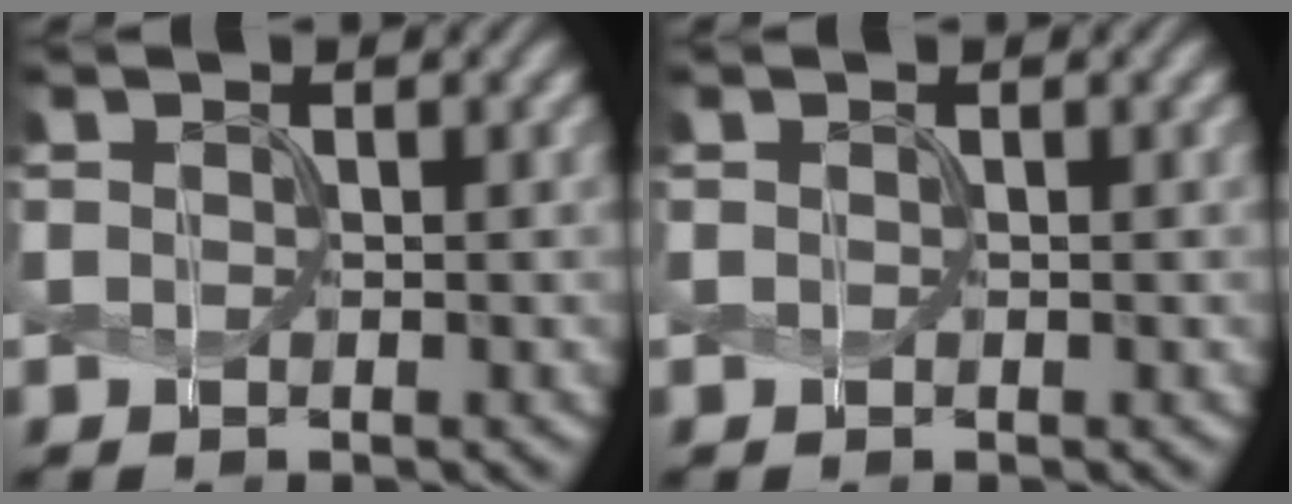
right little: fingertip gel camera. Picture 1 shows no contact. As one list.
[{"total": 0.0}]